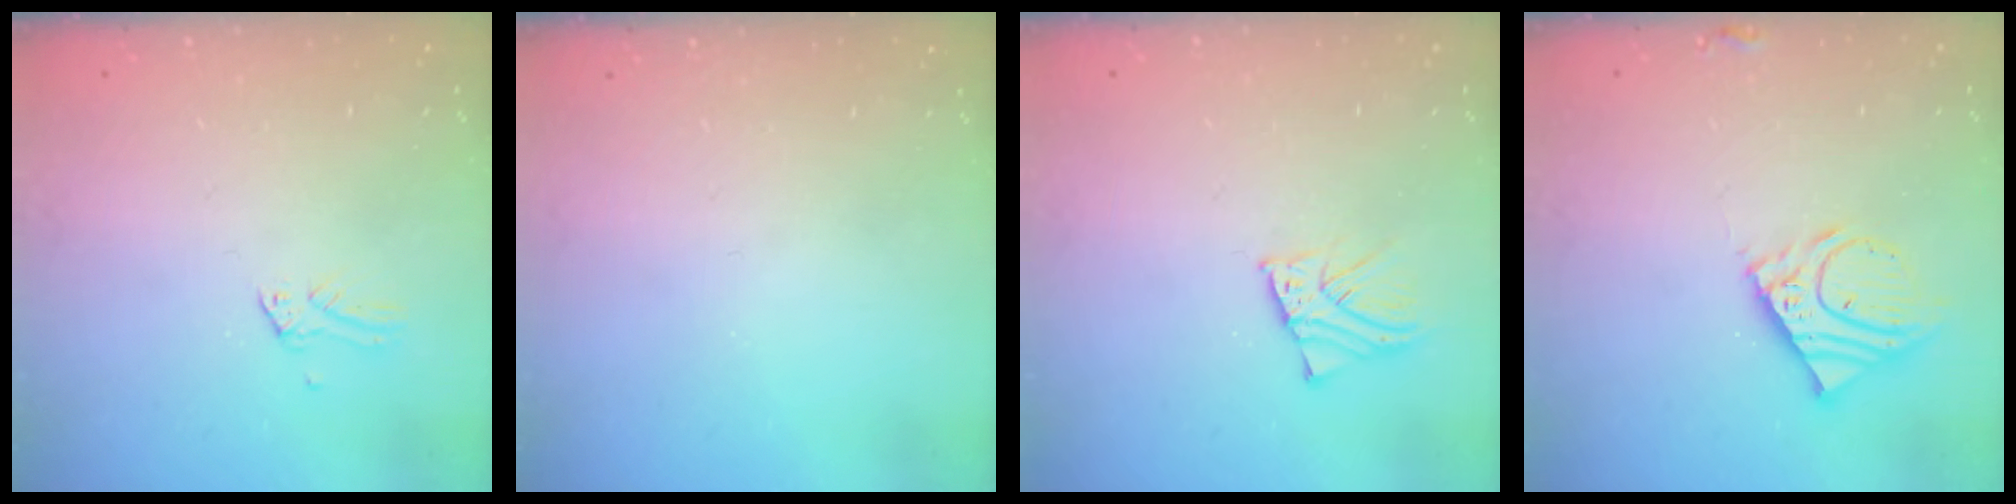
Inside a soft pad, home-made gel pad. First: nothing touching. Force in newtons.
{"total": 0.0}
{"total": 2.5, "press": 2.5, "slide": 0.1}
{"total": 10.4, "press": 10.1, "slide": 2.3}